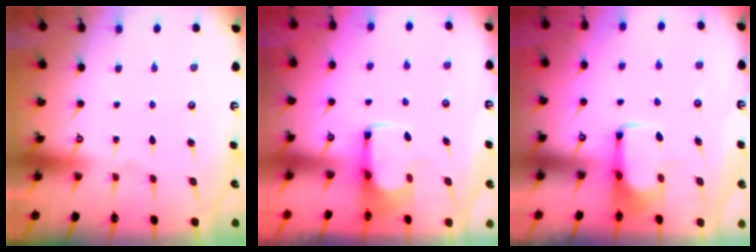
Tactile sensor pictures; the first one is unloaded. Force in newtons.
{"total": 1.8, "press": 1.6, "slide": 0.8}
{"total": 2.0, "press": 1.9, "slide": 0.4}